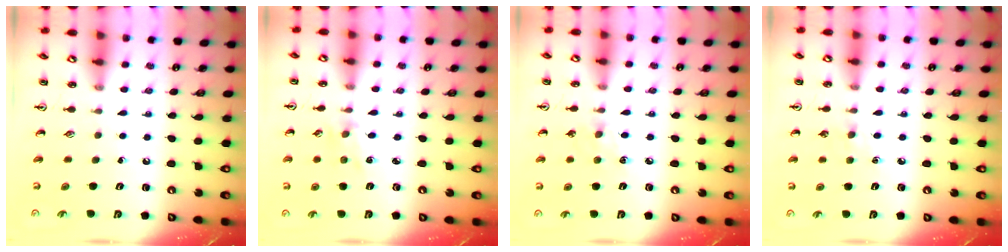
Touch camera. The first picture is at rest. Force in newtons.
{"total": 0.9, "press": 0.9, "slide": 0.2}
{"total": 6.6, "press": 6.5, "slide": 0.7}
{"total": 5.2, "press": 5.1, "slide": 0.8}